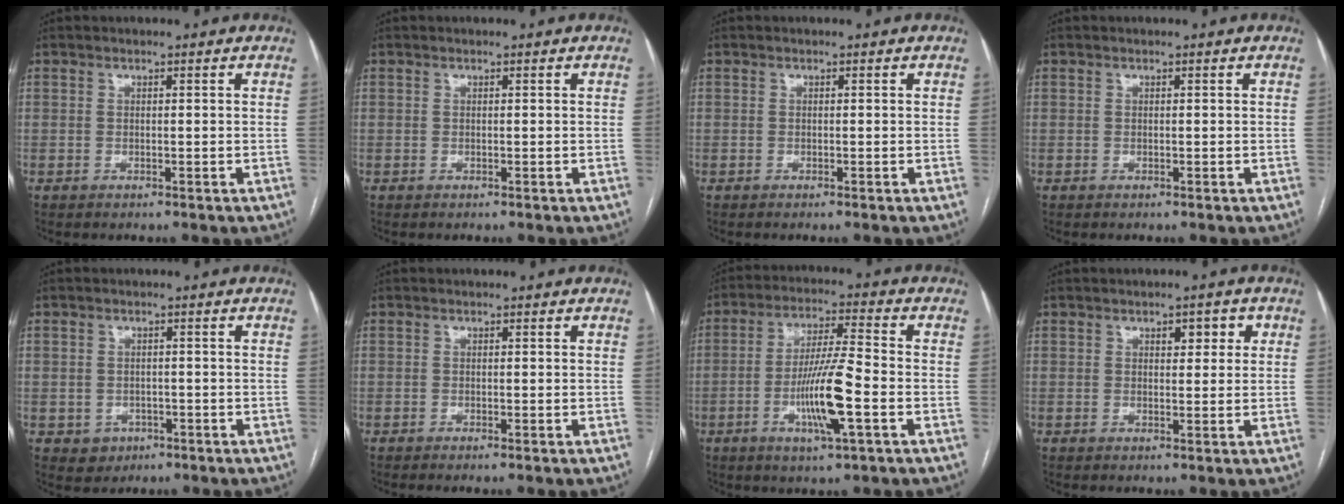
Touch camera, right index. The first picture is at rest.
{"total": 0.0}
{"total": 0.0}
{"total": 0.0}
{"total": 3.3, "force": [-1.1, 3.1, 0.6], "torque": [-0.002, 0.009, -0.005]}
{"total": 0.6, "force": [-0.4, -0.1, 0.4], "torque": [-0.010, 0.000, -0.007]}
{"total": 11.1, "force": [-3.4, 0.6, 10.6], "torque": [-0.201, -0.008, -0.063]}
{"total": 3.2, "force": [1.3, 1.6, 2.5], "torque": [-0.031, 0.009, 0.017]}